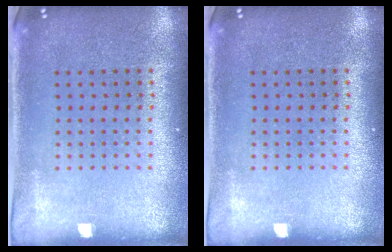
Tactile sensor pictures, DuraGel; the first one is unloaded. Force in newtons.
{"total": 0.0}